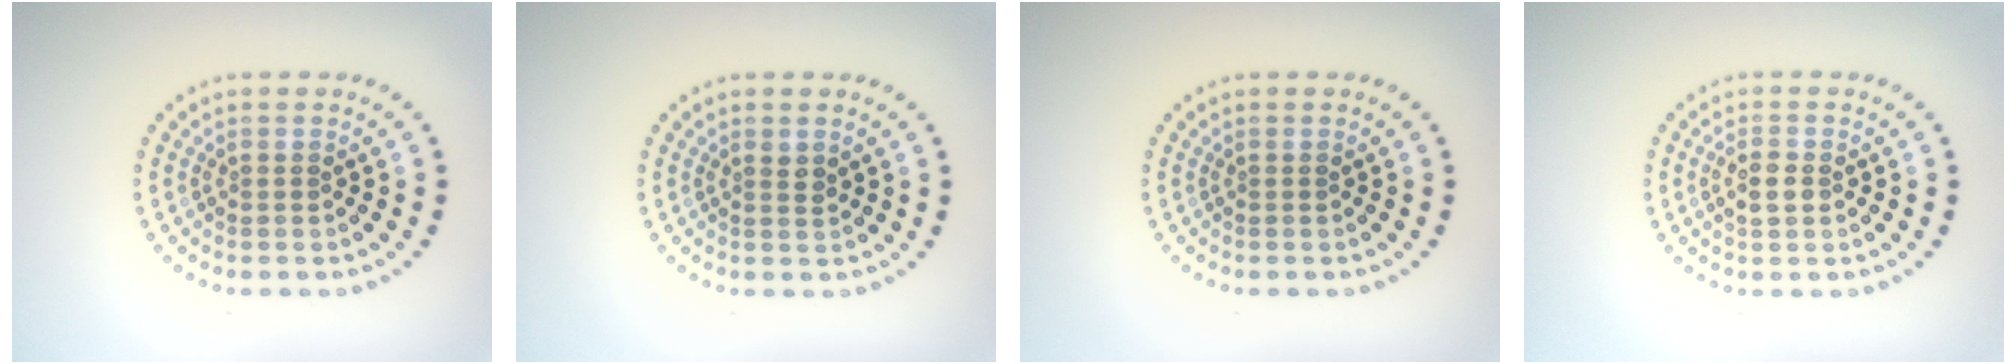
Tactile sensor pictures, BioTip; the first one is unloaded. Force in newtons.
{"total": 1.0, "press": 0.8, "slide": 0.5}
{"total": 0.0}
{"total": 1.7, "press": 1.7, "slide": 0.2}